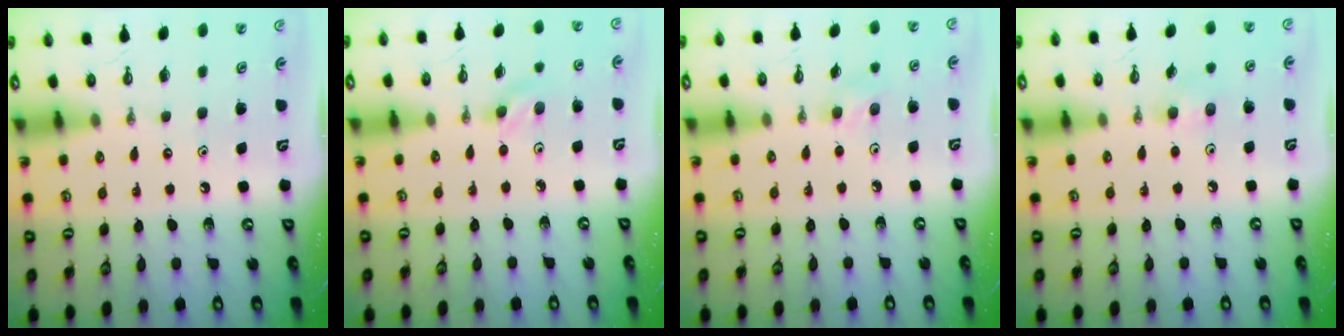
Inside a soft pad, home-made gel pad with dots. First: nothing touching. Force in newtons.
{"total": 4.6, "press": 3.9, "slide": 2.3}
{"total": 6.2, "press": 4.8, "slide": 3.9}
{"total": 5.5, "press": 5.3, "slide": 1.3}